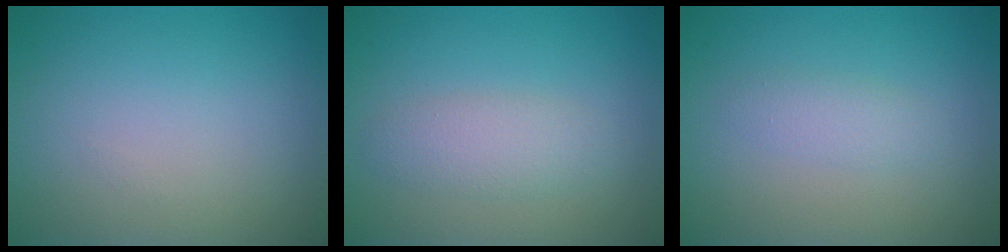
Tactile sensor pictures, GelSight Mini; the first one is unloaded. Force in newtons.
{"total": 2.4, "press": 2.4, "slide": 0.1}
{"total": 1.5, "press": 1.5, "slide": 0.0}